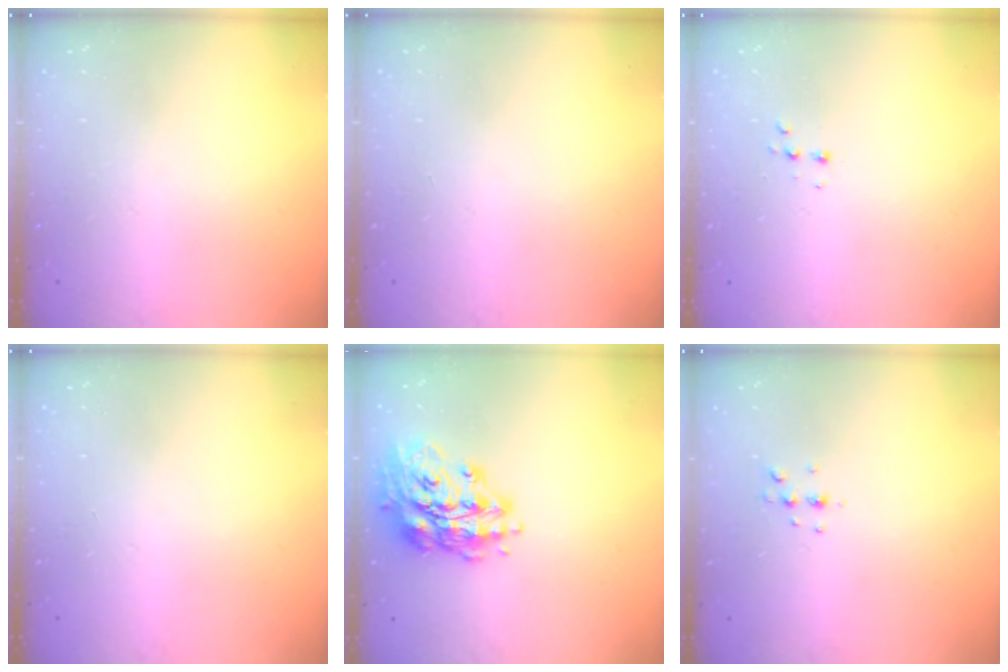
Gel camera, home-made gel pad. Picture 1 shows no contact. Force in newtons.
{"total": 0.0}
{"total": 4.1, "press": 4.0, "slide": 0.8}
{"total": 0.0}
{"total": 16.1, "press": 15.9, "slide": 2.1}
{"total": 3.7, "press": 3.6, "slide": 0.7}